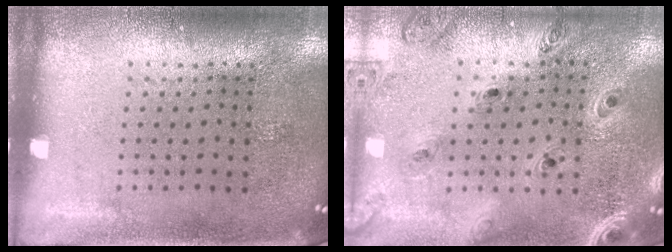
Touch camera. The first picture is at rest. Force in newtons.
{"total": 1.2, "press": 1.2, "slide": 0.2}